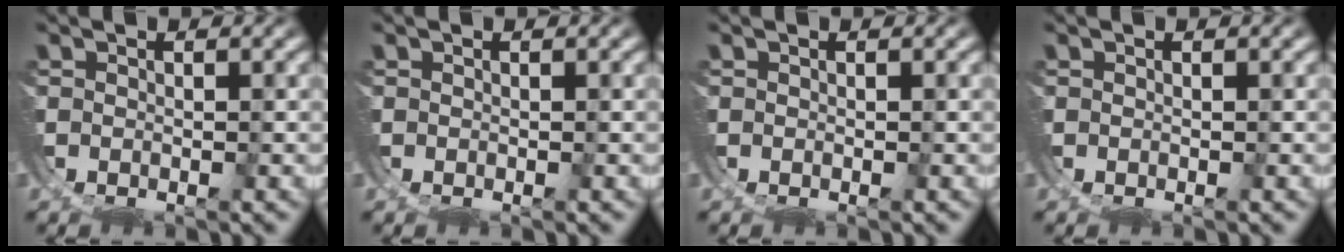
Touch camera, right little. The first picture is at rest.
{"total": 0.0}
{"total": 0.0}
{"total": 0.0}